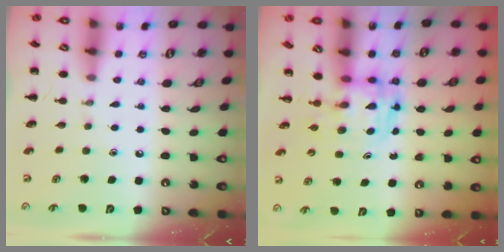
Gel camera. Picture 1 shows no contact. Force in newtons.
{"total": 2.6, "press": 2.6, "slide": 0.2}